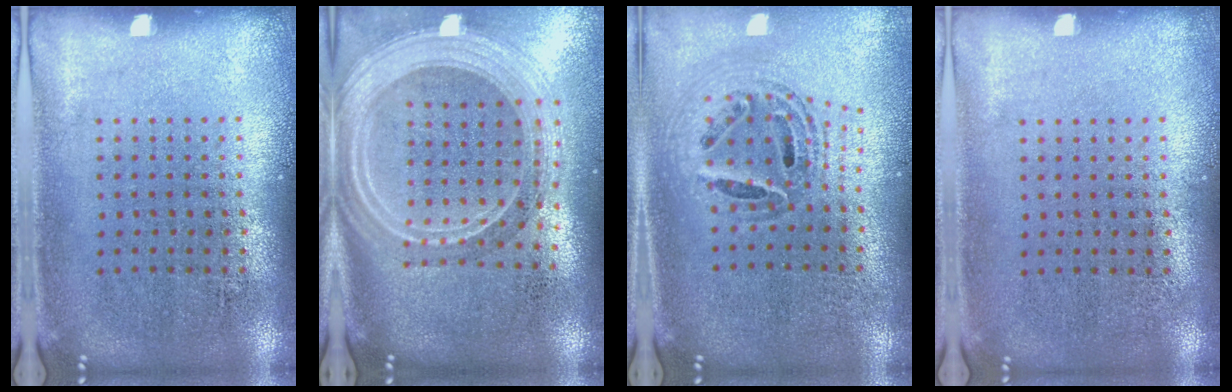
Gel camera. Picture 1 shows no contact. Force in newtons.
{"total": 2.7, "press": 2.2, "slide": 1.5}
{"total": 1.0, "press": 1.0, "slide": 0.2}
{"total": 0.0}